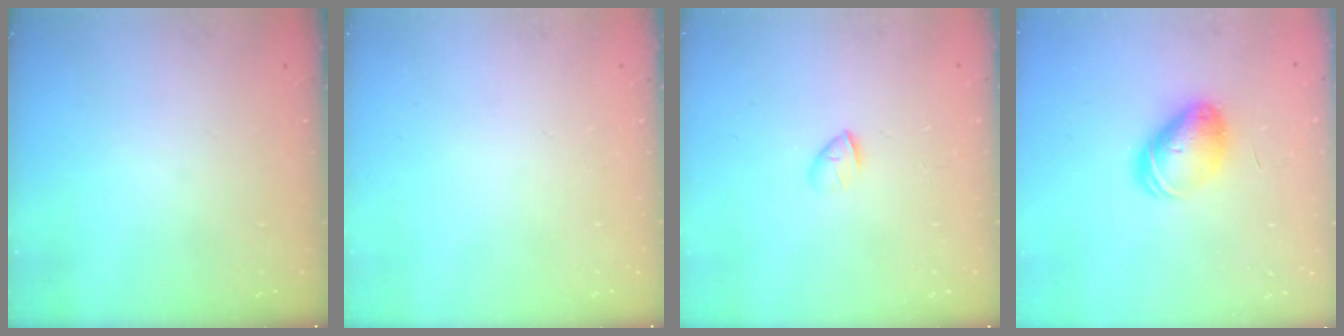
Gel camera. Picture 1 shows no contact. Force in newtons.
{"total": 0.0}
{"total": 2.6, "press": 2.5, "slide": 0.8}
{"total": 8.5, "press": 8.4, "slide": 1.0}